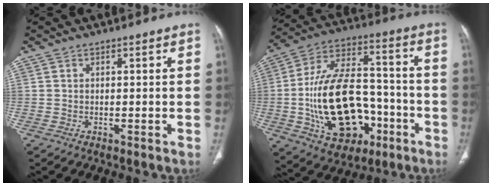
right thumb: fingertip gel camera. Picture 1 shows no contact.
{"total": 23.8, "force": [-6.5, 14.7, 17.5], "torque": [-0.276, 0.045, -0.086]}